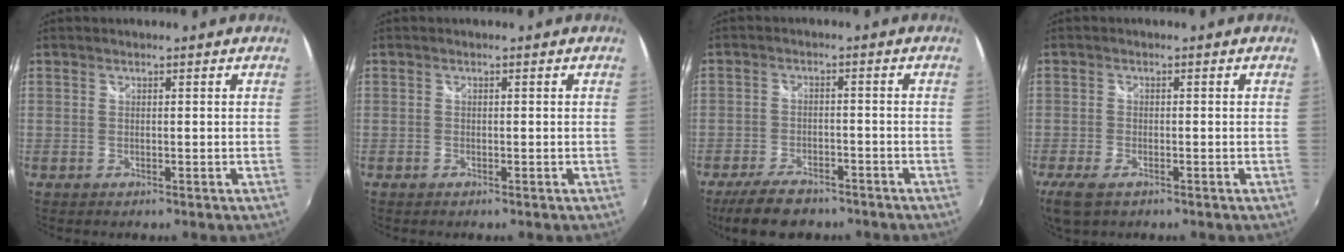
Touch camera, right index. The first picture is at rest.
{"total": 0.6, "force": [-0.5, 0.3, 0.1], "torque": [-0.002, -0.001, -0.010]}
{"total": 8.5, "force": [-6.6, 3.9, 3.7], "torque": [-0.102, 0.000, -0.109]}
{"total": 5.5, "force": [-3.6, 2.4, 3.4], "torque": [-0.083, -0.018, -0.065]}